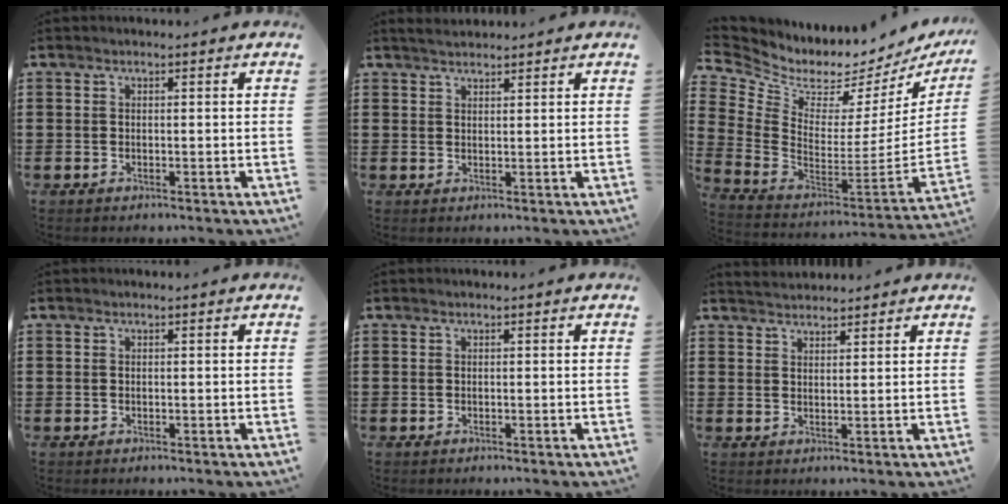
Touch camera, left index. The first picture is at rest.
{"total": 1.8, "force": [1.7, 0.2, 0.4], "torque": [-0.012, 0.003, 0.034]}
{"total": 3.3, "force": [2.9, 1.6, 0.4], "torque": [-0.042, -0.053, 0.042]}
{"total": 0.0}
{"total": 0.0}
{"total": 2.2, "force": [2.2, 0.1, -0.1], "torque": [-0.005, -0.002, 0.044]}